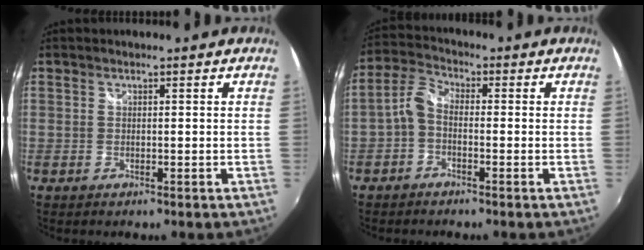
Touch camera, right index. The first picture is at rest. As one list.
[{"total": 4.1, "force": [-1.5, 2.4, 3.0], "torque": [-0.073, 0.015, -0.035]}]